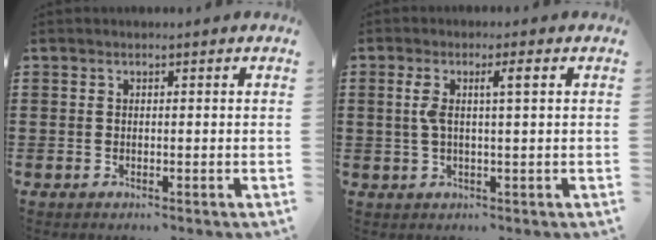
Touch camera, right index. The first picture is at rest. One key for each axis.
{"total": 3.9, "fx": 0.9, "fy": 0.4, "fz": 3.8, "tx": -0.072, "ty": 0.002, "tz": 0.011}